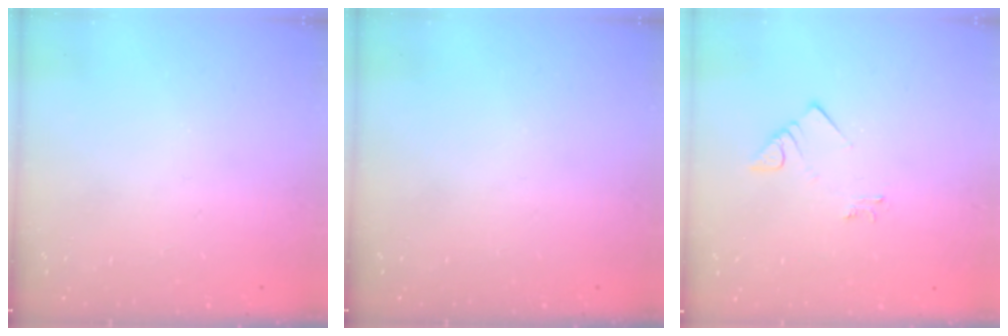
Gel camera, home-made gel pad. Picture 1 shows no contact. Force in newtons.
{"total": 0.0}
{"total": 3.2, "press": 3.2, "slide": 0.1}